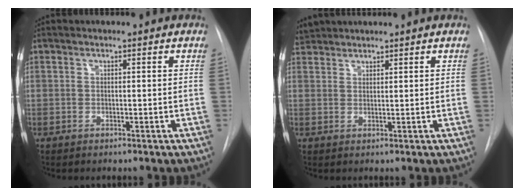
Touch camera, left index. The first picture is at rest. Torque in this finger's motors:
{"motor_torque": [0.30, -0.06, -0.07, -0.02]}